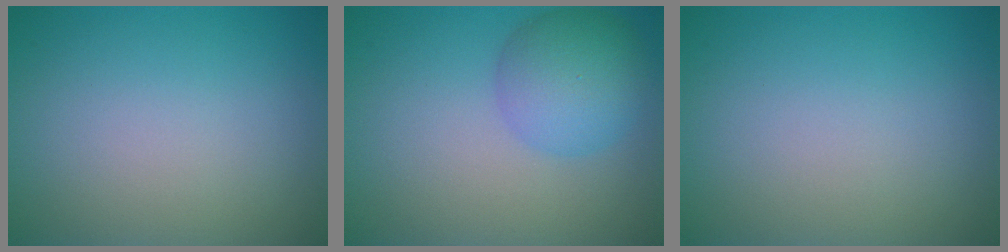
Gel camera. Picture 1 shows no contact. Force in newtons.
{"total": 4.9, "press": 4.9, "slide": 0.1}
{"total": 0.0}